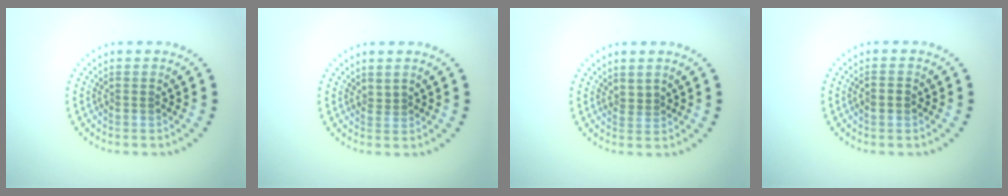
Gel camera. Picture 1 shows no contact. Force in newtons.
{"total": 0.6, "press": 0.2, "slide": 0.6}
{"total": 0.8, "press": 0.4, "slide": 0.7}
{"total": 1.5, "press": 1.5, "slide": 0.1}